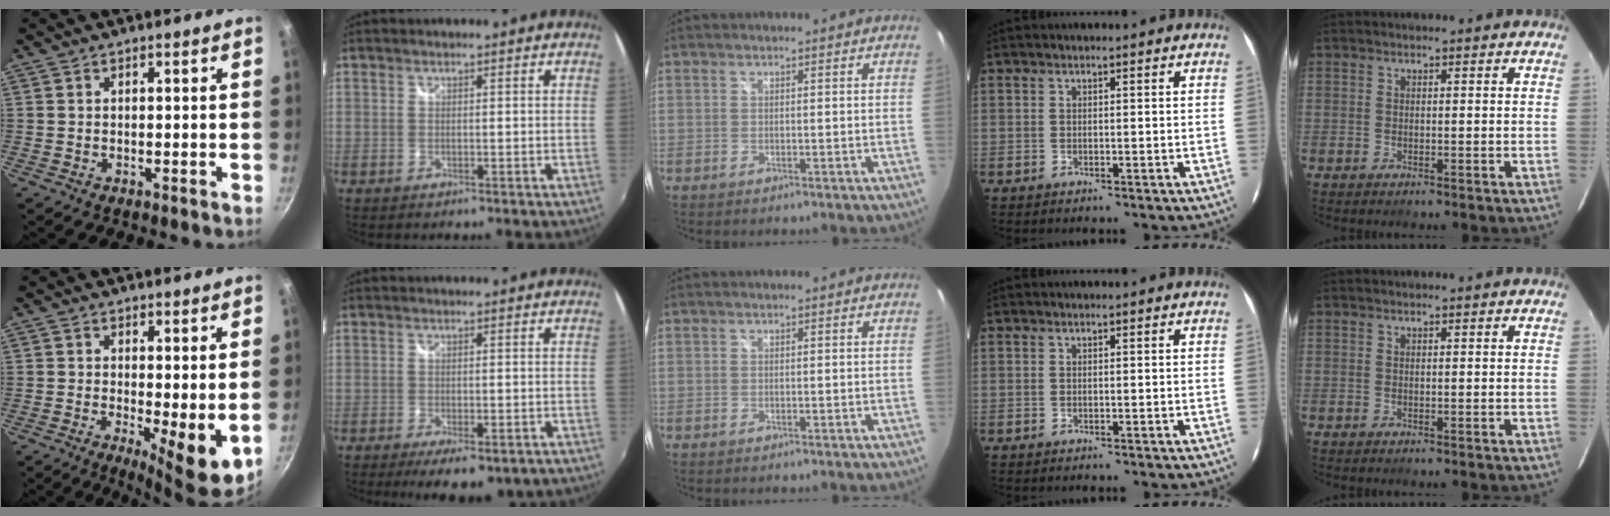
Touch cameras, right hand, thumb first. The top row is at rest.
{"thumb": {"total": 7.2, "force": [0.2, 2.2, 6.8], "torque": [-0.090, -0.019, 0.008]}, "index": {"total": 9.0, "force": [-6.1, 3.0, 5.9], "torque": [-0.120, -0.031, -0.084]}}